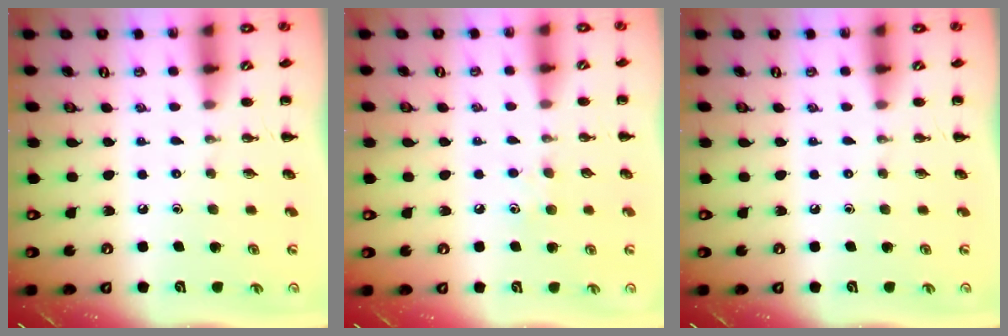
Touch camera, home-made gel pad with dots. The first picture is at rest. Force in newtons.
{"total": 4.6, "press": 4.4, "slide": 1.4}
{"total": 0.0}